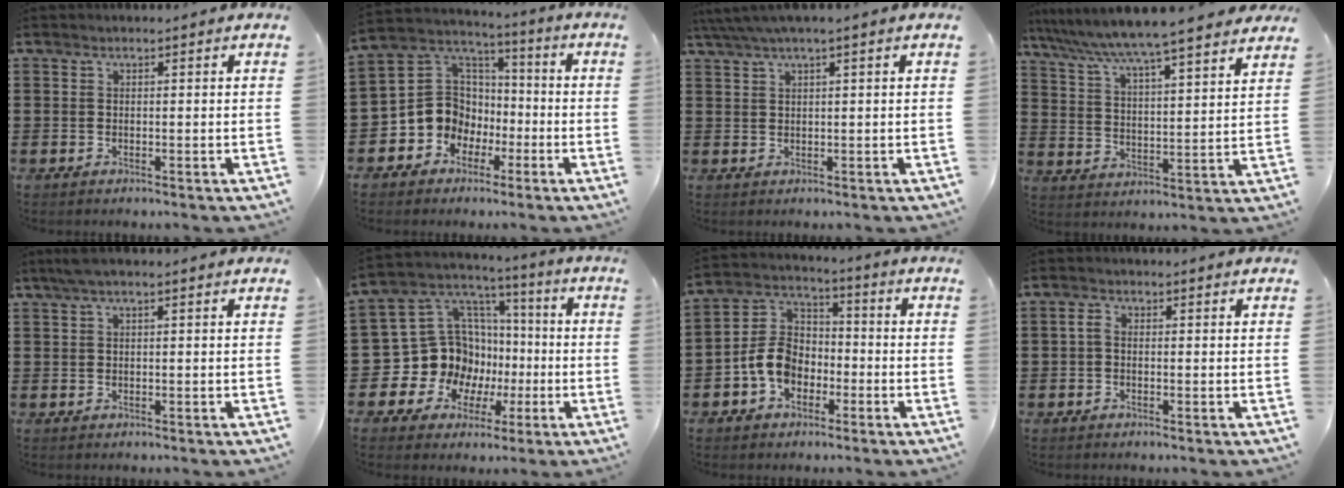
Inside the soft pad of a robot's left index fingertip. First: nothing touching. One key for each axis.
{"total": 9.2, "fx": -2.4, "fy": 8.4, "fz": 2.7, "tx": -0.104, "ty": -0.001, "tz": -0.047}
{"total": 2.2, "fx": 1.0, "fy": 0.0, "fz": 2.0, "tx": -0.038, "ty": -0.001, "tz": 0.019}
{"total": 6.4, "fx": 5.8, "fy": -0.7, "fz": 2.6, "tx": -0.074, "ty": -0.043, "tz": 0.093}
{"total": 1.8, "fx": 0.5, "fy": 0.2, "fz": 1.8, "tx": -0.040, "ty": -0.003, "tz": 0.007}
{"total": 13.9, "fx": -2.2, "fy": 12.9, "fz": 4.8, "tx": -0.149, "ty": -0.021, "tz": -0.019}
{"total": 7.8, "fx": -3.0, "fy": 5.9, "fz": 4.1, "tx": -0.121, "ty": 0.009, "tz": -0.068}
{"total": 1.4, "fx": -0.4, "fy": 0.6, "fz": 1.1, "tx": -0.023, "ty": 0.002, "tz": -0.009}